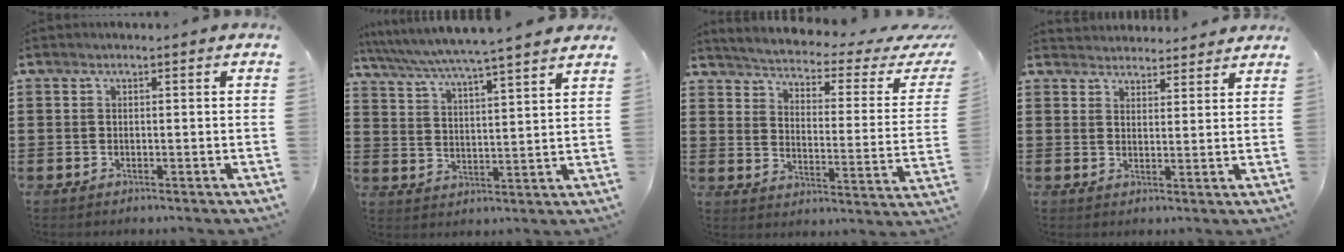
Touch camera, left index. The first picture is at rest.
{"total": 5.4, "force": [4.9, -0.9, 2.1], "torque": [-0.062, -0.036, 0.079]}
{"total": 2.3, "force": [1.8, -0.3, 1.3], "torque": [-0.043, -0.028, 0.018]}
{"total": 3.0, "force": [2.9, 0.4, -0.4], "torque": [-0.003, -0.010, 0.055]}